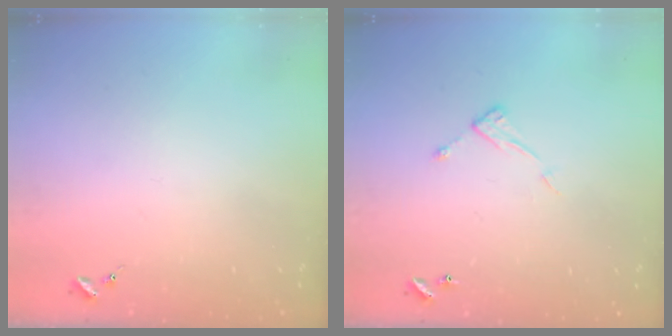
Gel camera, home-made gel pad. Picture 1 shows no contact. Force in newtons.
{"total": 7.1, "press": 7.1, "slide": 0.0}